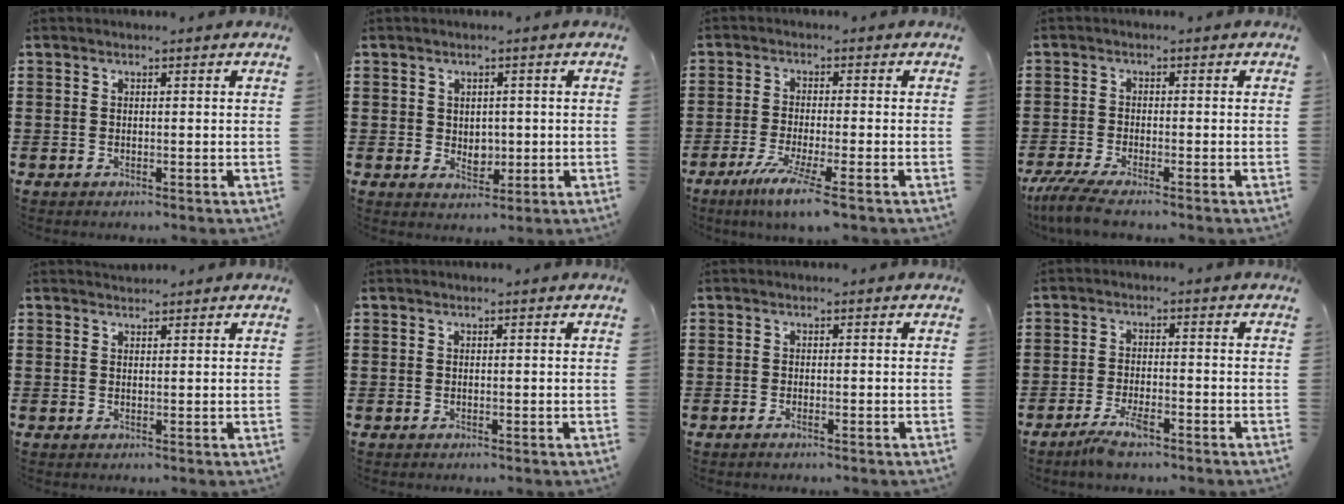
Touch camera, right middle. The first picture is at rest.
{"total": 2.6, "force": [0.4, 2.3, 1.0], "torque": [-0.013, -0.001, 0.003]}
{"total": 5.9, "force": [-3.9, -0.1, 4.4], "torque": [-0.092, -0.023, -0.070]}
{"total": 4.0, "force": [-3.5, 0.1, 2.1], "torque": [-0.064, -0.021, -0.073]}
{"total": 1.1, "force": [1.1, 0.3, 0.0], "torque": [-0.002, -0.001, 0.022]}
{"total": 0.0}
{"total": 0.7, "force": [-0.4, 0.1, 0.6], "torque": [-0.011, -0.003, -0.006]}
{"total": 3.9, "force": [-2.7, 0.9, 2.6], "torque": [-0.056, 0.001, -0.053]}